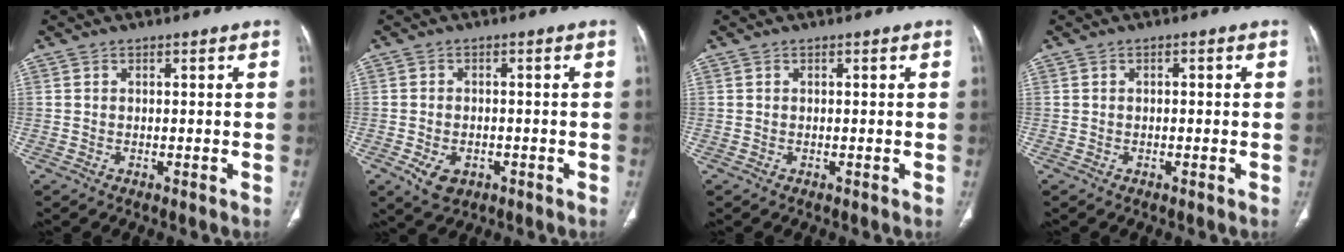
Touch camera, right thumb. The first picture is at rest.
{"total": 4.9, "force": [-2.0, 3.4, 3.0], "torque": [-0.048, 0.005, -0.023]}
{"total": 0.0}
{"total": 0.9, "force": [0.1, 0.5, 0.7], "torque": [-0.012, 0.004, 0.001]}